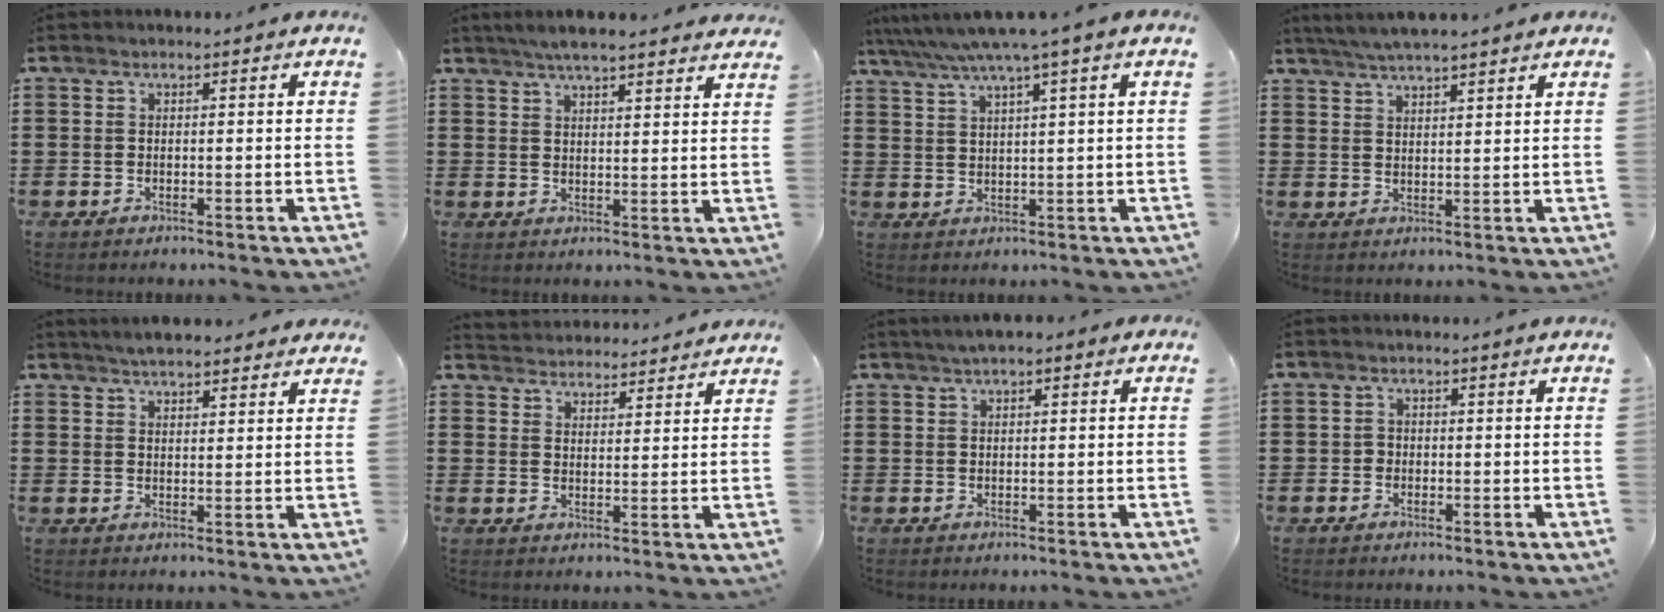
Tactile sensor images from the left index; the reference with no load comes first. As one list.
[{"total": 4.2, "force": [3.9, 0.2, 1.6], "torque": [-0.041, -0.006, 0.071]}, {"total": 4.8, "force": [3.2, -0.6, 3.6], "torque": [-0.080, -0.014, 0.051]}, {"total": 3.9, "force": [3.6, -0.2, 1.4], "torque": [-0.037, -0.006, 0.065]}, {"total": 3.5, "force": [3.3, 0.3, 0.8], "torque": [-0.024, -0.002, 0.062]}, {"total": 3.6, "force": [3.6, 0.2, -0.5], "torque": [-0.006, -0.017, 0.066]}, {"total": 1.4, "force": [0.9, 0.5, 1.0], "torque": [-0.021, 0.006, 0.015]}, {"total": 1.1, "force": [-0.3, 1.0, 0.3], "torque": [-0.010, 0.004, -0.007]}]